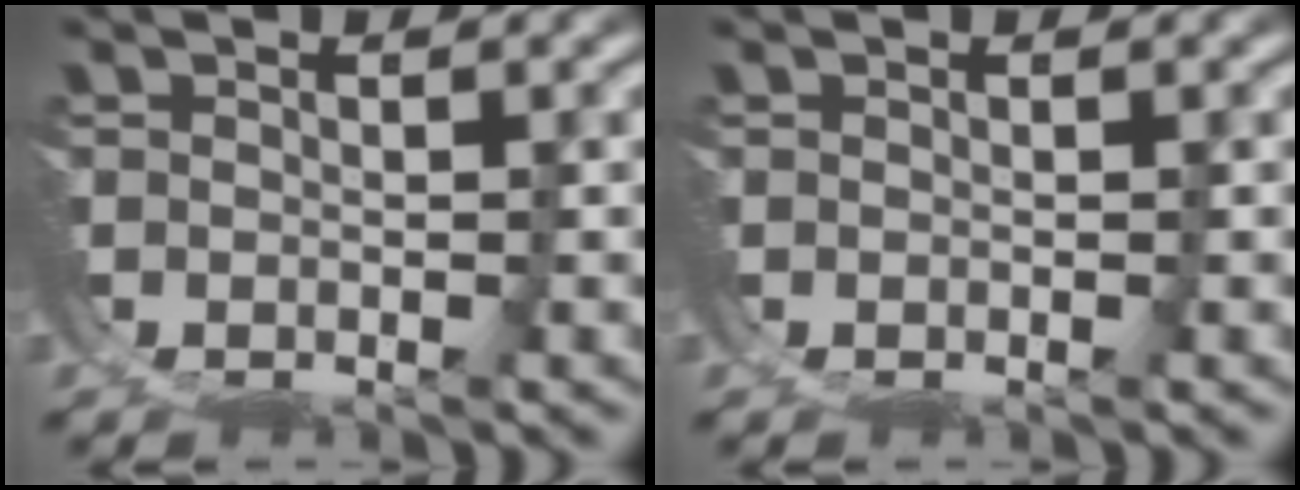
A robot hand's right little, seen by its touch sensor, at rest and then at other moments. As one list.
[{"total": 0.0}]